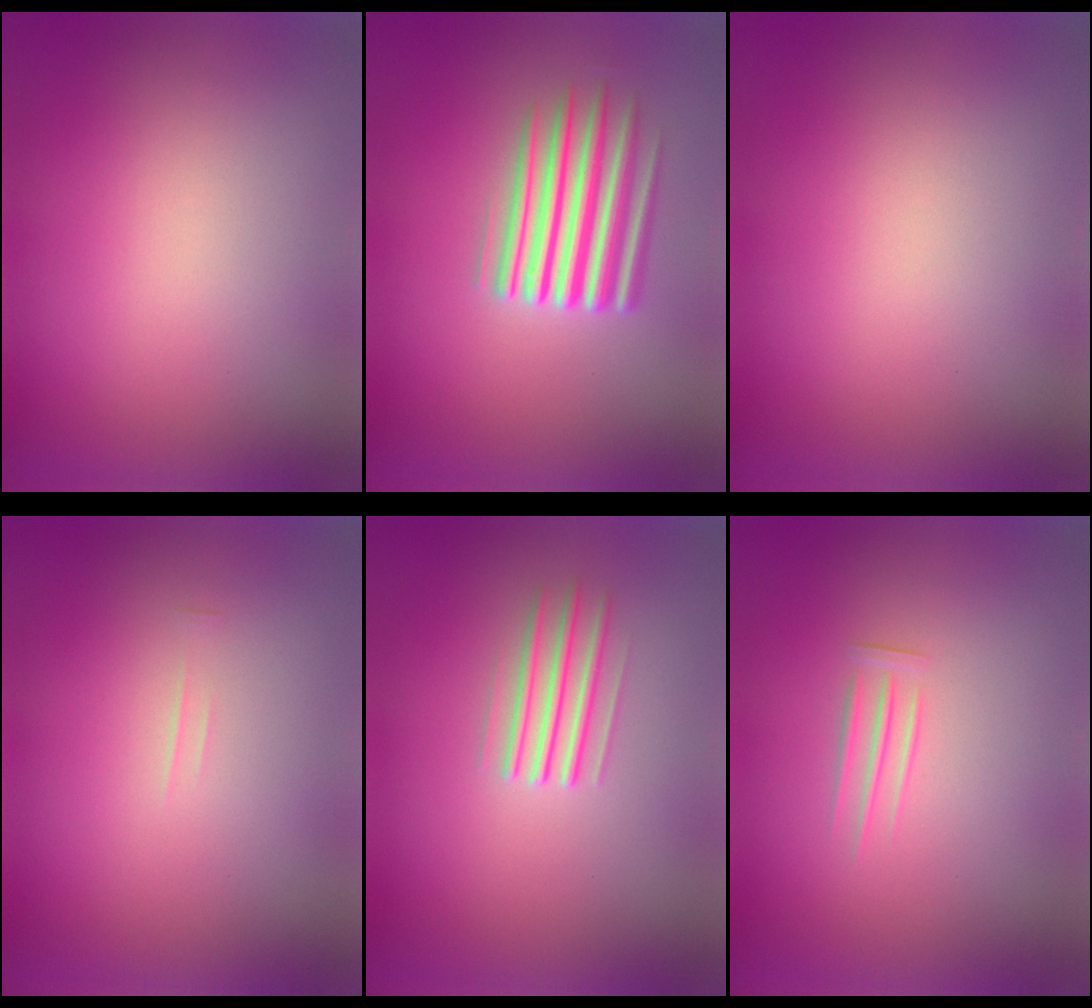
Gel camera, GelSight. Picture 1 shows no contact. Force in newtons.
{"total": 5.8}
{"total": 0.0}
{"total": 1.8}
{"total": 2.7}
{"total": 1.6}